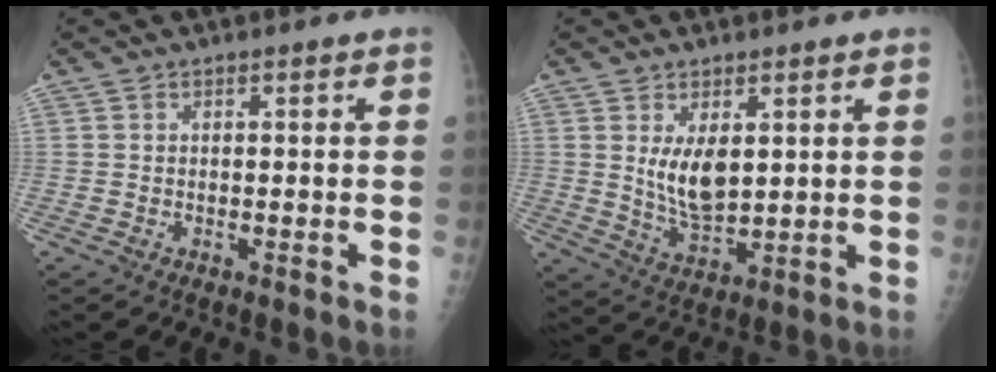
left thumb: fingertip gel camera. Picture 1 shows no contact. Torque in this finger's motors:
{"motor_torque": [1.06, 0.90, 1.16, -0.17, 0.09]}